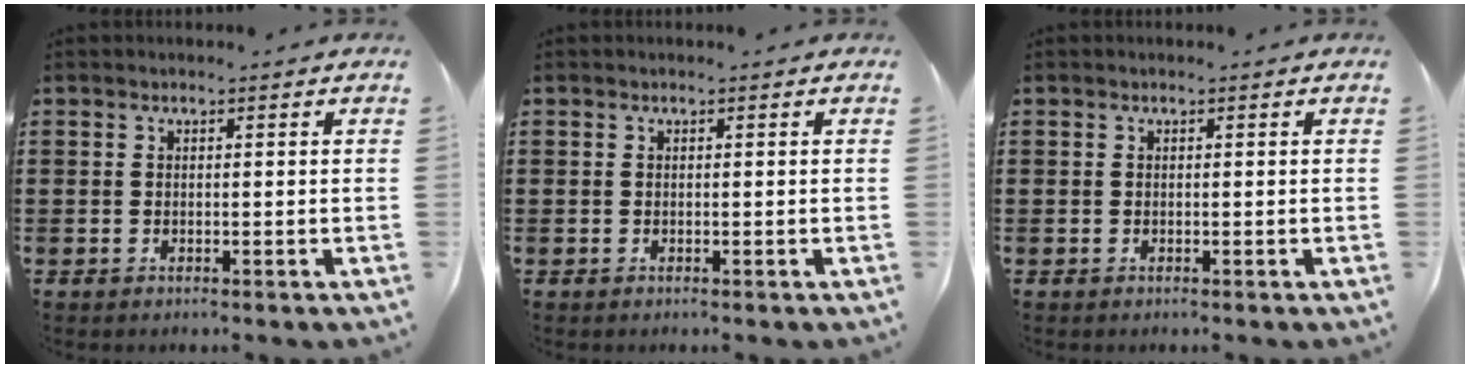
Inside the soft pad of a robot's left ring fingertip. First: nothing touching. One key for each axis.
{"total": 0.0}
{"total": 0.0}